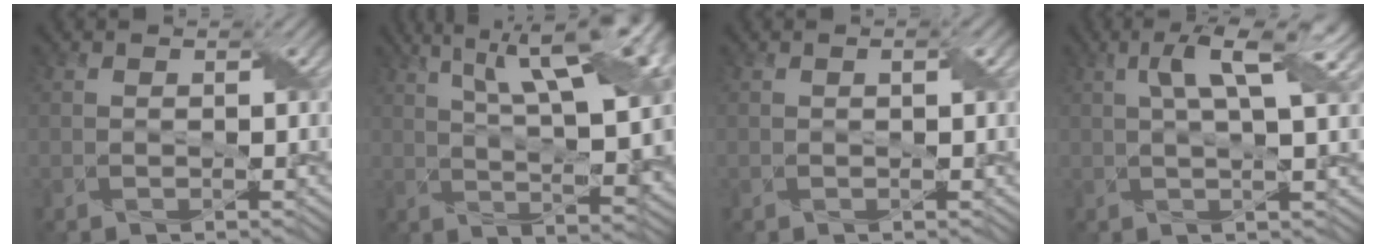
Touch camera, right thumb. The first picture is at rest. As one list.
[{"total": 16.0, "force": [6.9, 5.3, 13.4], "torque": [-0.207, 0.031, 0.104]}, {"total": 0.6, "force": [0.1, 0.1, 0.6], "torque": [-0.010, 0.000, 0.002]}, {"total": 6.8, "force": [2.5, 1.5, 6.1], "torque": [-0.104, 0.009, 0.044]}]